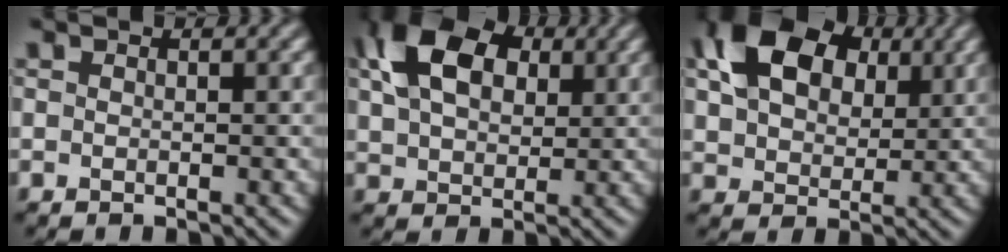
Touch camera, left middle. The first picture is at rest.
{"total": 9.5, "force": [3.7, 6.0, 6.3], "torque": [-0.135, 0.024, 0.062]}
{"total": 11.2, "force": [4.5, 7.4, 7.1], "torque": [-0.144, 0.028, 0.070]}